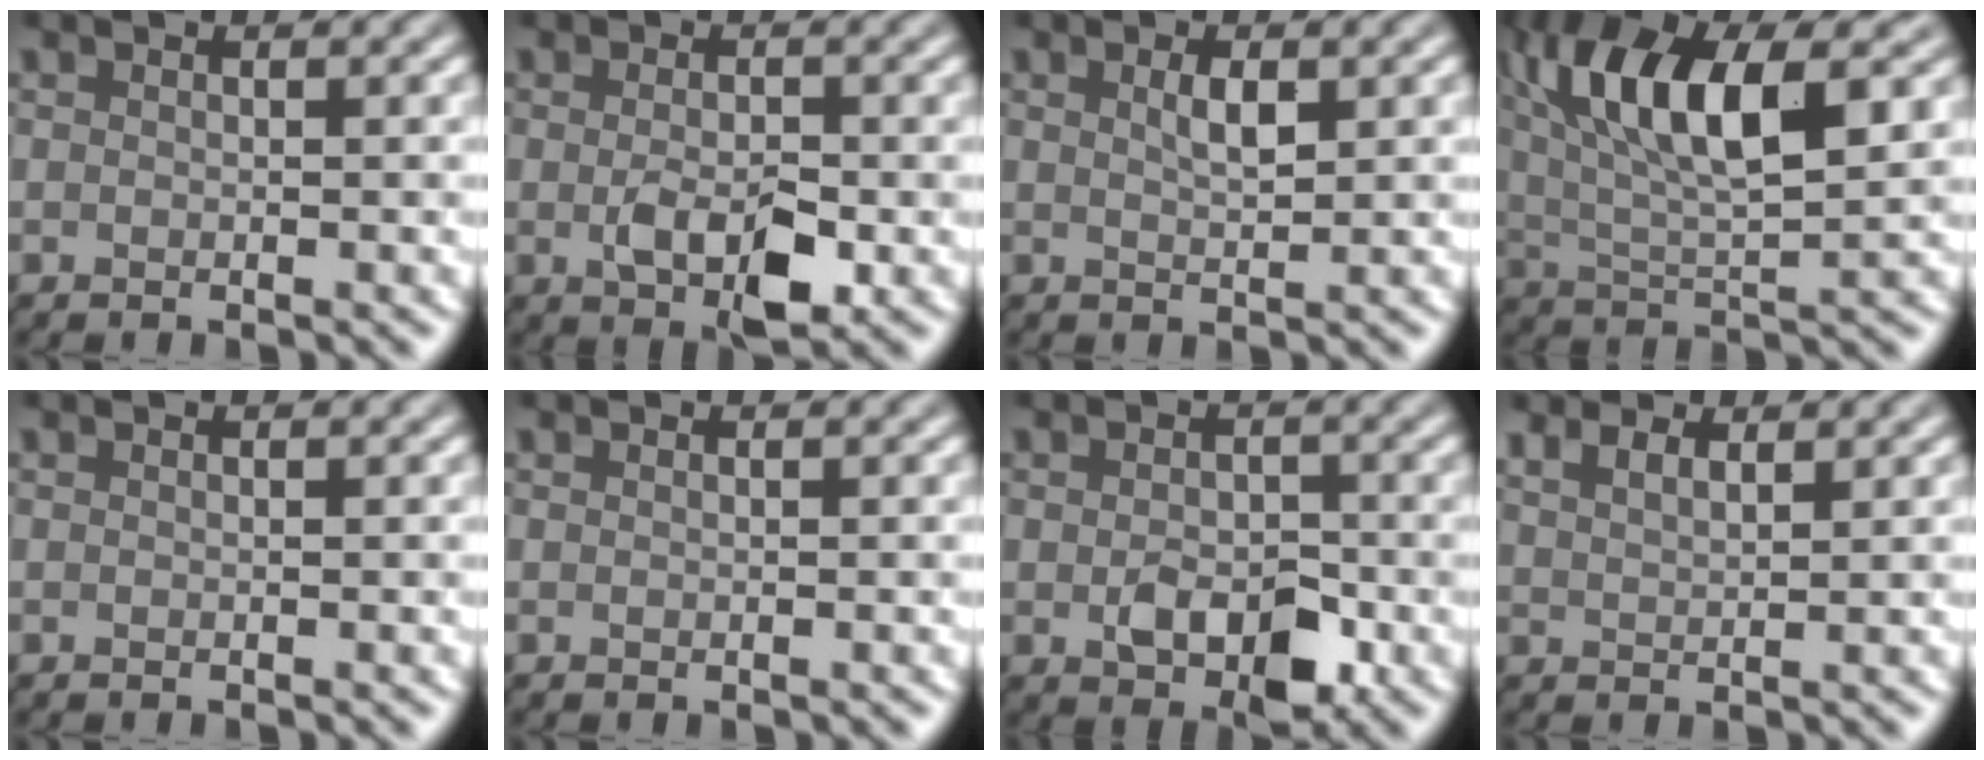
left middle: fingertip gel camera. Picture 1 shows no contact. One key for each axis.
{"total": 3.9, "fx": -0.9, "fy": 1.9, "fz": 3.2, "tx": -0.063, "ty": -0.008, "tz": -0.014}
{"total": 1.3, "fx": 0.5, "fy": 0.4, "fz": 1.1, "tx": -0.024, "ty": 0.001, "tz": 0.010}
{"total": 10.9, "fx": 3.6, "fy": 4.1, "fz": 9.5, "tx": -0.168, "ty": 0.017, "tz": 0.059}
{"total": 0.0}
{"total": 0.0}
{"total": 3.7, "fx": -1.1, "fy": 2.4, "fz": 2.6, "tx": -0.043, "ty": -0.008, "tz": -0.018}
{"total": 2.5, "fx": 2.0, "fy": 0.9, "fz": 1.2, "tx": -0.015, "ty": 0.008, "tz": 0.027}